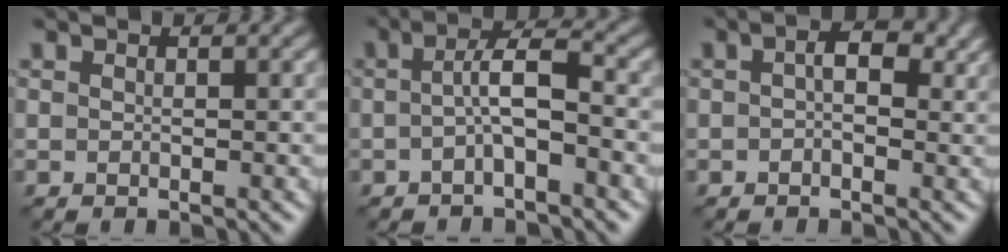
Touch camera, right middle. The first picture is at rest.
{"total": 3.0, "force": [-0.6, 0.6, 2.9], "torque": [-0.051, 0.013, -0.016]}
{"total": 2.8, "force": [0.5, 1.4, 2.4], "torque": [-0.034, 0.006, 0.001]}